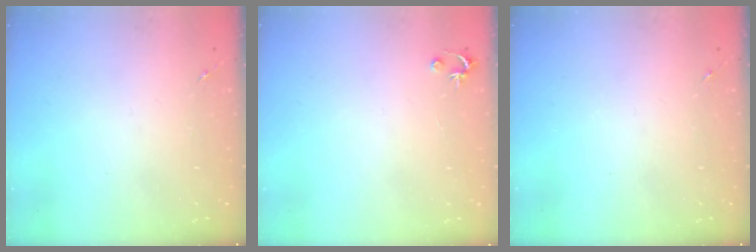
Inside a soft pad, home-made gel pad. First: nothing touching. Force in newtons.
{"total": 2.5, "press": 2.5, "slide": 0.2}
{"total": 0.0}